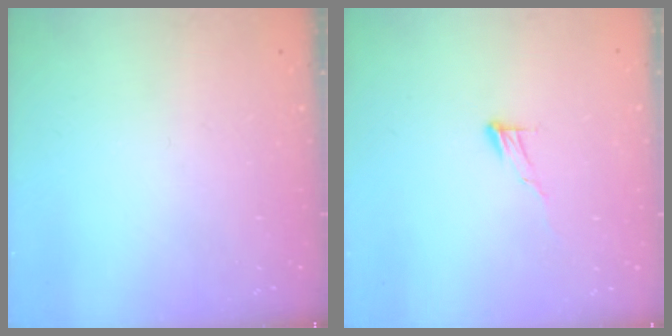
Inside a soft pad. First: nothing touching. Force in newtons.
{"total": 6.5, "press": 6.5, "slide": 0.4}